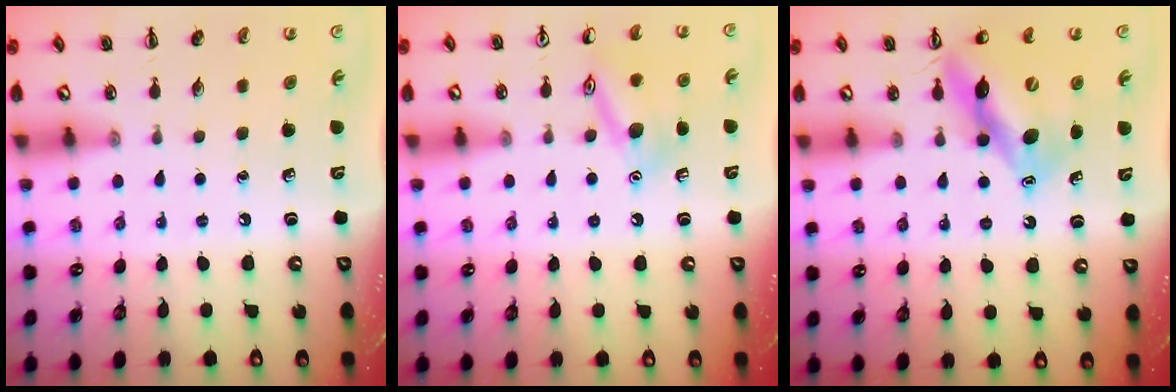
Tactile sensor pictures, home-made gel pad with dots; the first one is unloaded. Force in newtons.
{"total": 12.6, "press": 12.6, "slide": 0.9}
{"total": 12.9, "press": 12.5, "slide": 3.4}